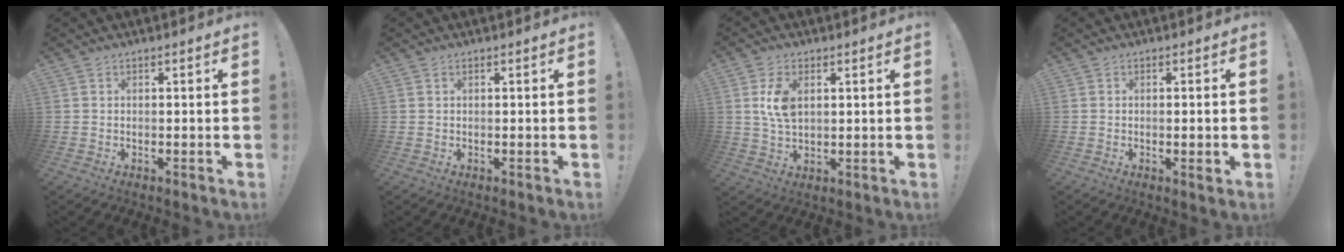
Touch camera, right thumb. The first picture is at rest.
{"total": 0.0}
{"total": 8.0, "force": [2.4, 4.9, 5.8], "torque": [-0.104, -0.006, 0.040]}
{"total": 2.3, "force": [-0.1, 0.1, 2.3], "torque": [-0.025, -0.007, -0.006]}